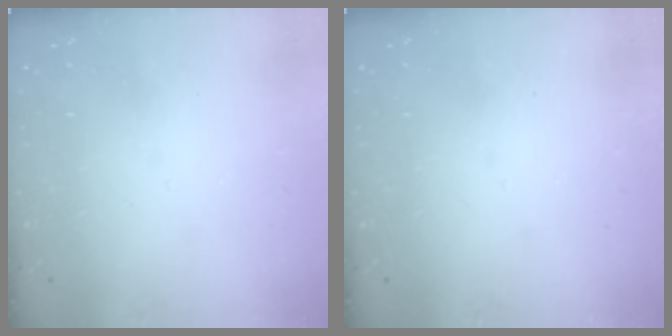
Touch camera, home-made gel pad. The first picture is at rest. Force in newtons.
{"total": 0.0}